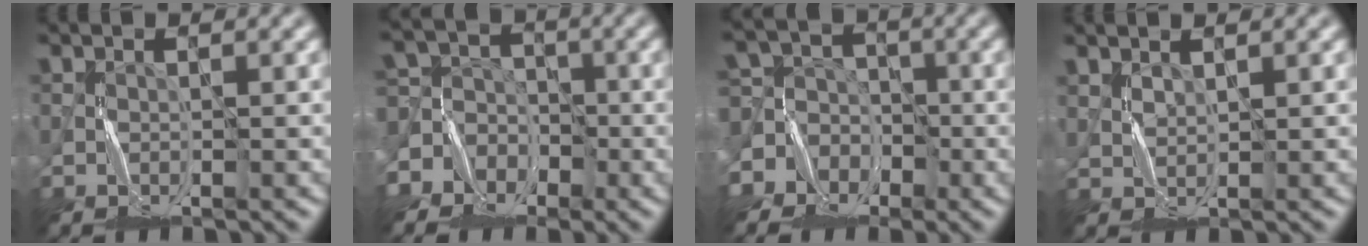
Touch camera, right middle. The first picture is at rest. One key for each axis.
{"total": 7.5, "fx": -3.2, "fy": 6.7, "fz": 1.2, "tx": -0.023, "ty": 0.026, "tz": -0.090}
{"total": 8.6, "fx": -2.9, "fy": 7.8, "fz": 2.0, "tx": -0.047, "ty": 0.027, "tz": -0.094}
{"total": 1.3, "fx": 1.2, "fy": 0.4, "fz": 0.3, "tx": -0.012, "ty": 0.000, "tz": 0.030}